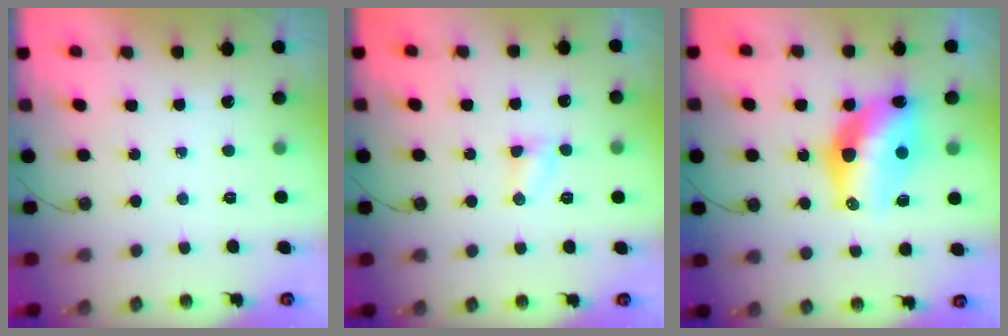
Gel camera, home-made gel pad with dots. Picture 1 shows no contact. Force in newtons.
{"total": 3.0, "press": 3.0, "slide": 0.3}
{"total": 15.3, "press": 15.0, "slide": 2.8}